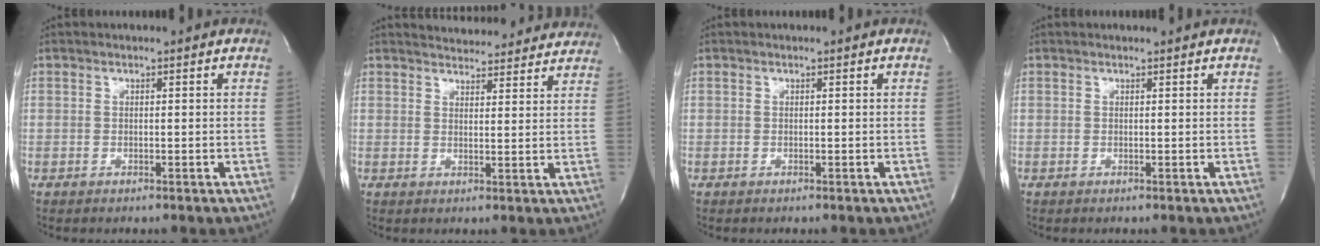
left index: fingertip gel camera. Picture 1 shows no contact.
{"total": 14.2, "force": [13.6, 3.0, 2.8], "torque": [-0.025, 0.007, 0.158]}
{"total": 0.0}
{"total": 0.8, "force": [0.8, -0.1, 0.0], "torque": [-0.004, -0.001, 0.011]}